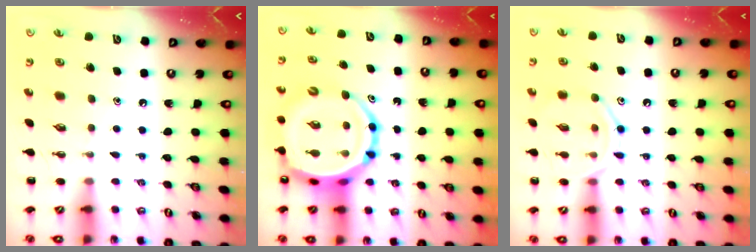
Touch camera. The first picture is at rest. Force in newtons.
{"total": 14.4, "press": 13.8, "slide": 4.2}
{"total": 10.6, "press": 10.6, "slide": 1.3}